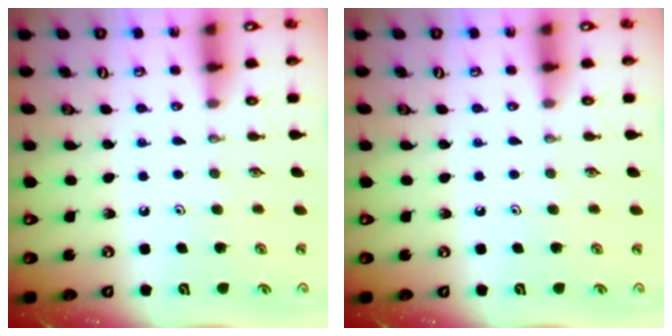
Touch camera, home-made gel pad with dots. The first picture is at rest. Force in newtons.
{"total": 0.0}